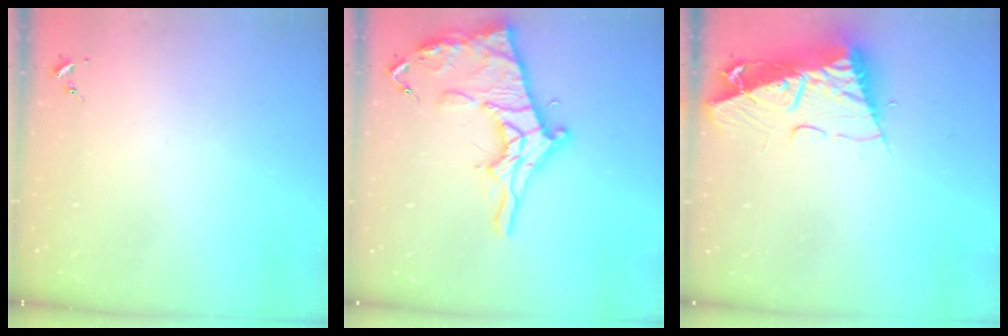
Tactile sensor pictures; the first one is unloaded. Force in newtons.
{"total": 21.2, "press": 21.2, "slide": 1.8}
{"total": 13.6, "press": 13.6, "slide": 1.1}